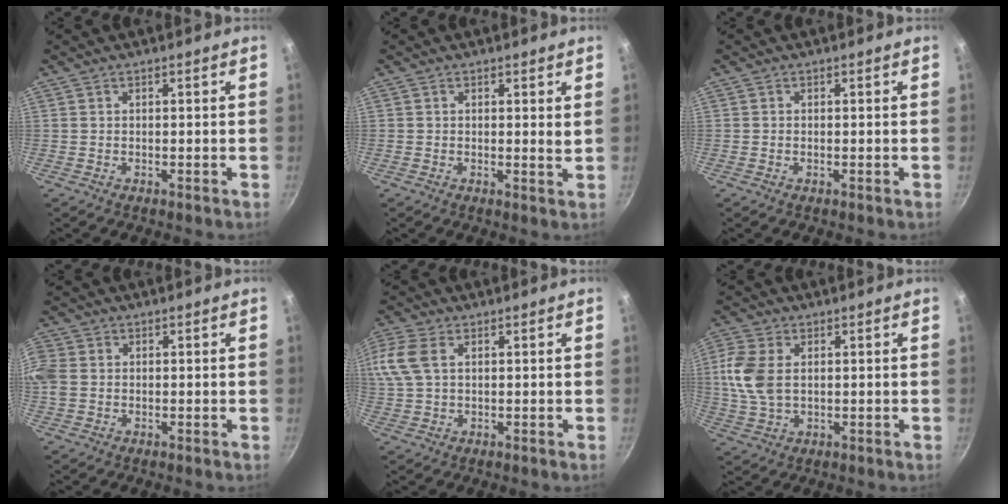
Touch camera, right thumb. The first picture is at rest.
{"total": 1.4, "force": [0.7, 0.5, 1.1], "torque": [-0.016, -0.006, 0.006]}
{"total": 0.0}
{"total": 5.3, "force": [0.0, 4.3, 3.1], "torque": [-0.069, 0.005, -0.009]}
{"total": 8.0, "force": [2.2, 4.9, 5.9], "torque": [-0.139, 0.015, 0.038]}
{"total": 9.1, "force": [1.2, 5.8, 6.9], "torque": [-0.147, 0.004, 0.023]}